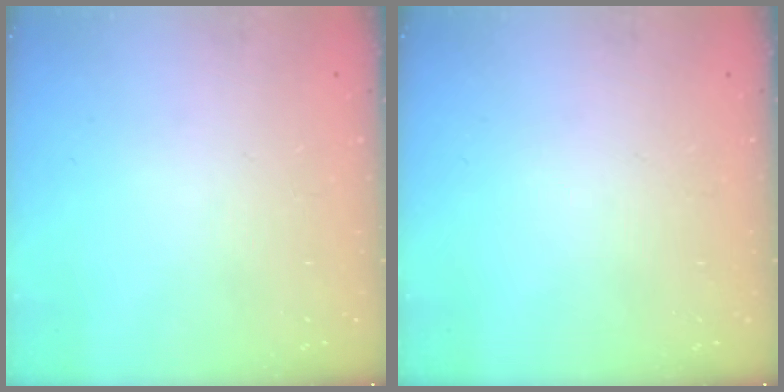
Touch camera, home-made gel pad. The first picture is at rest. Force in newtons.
{"total": 0.0}